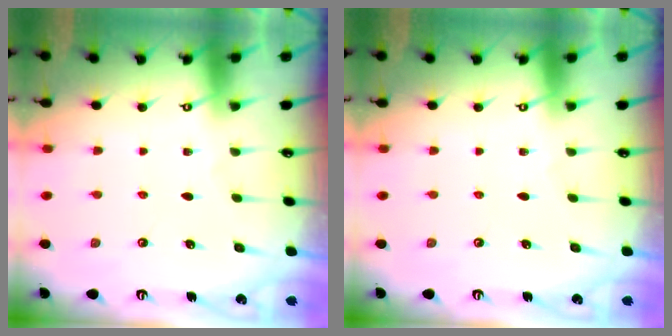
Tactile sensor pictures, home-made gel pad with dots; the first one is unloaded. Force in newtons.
{"total": 0.0}